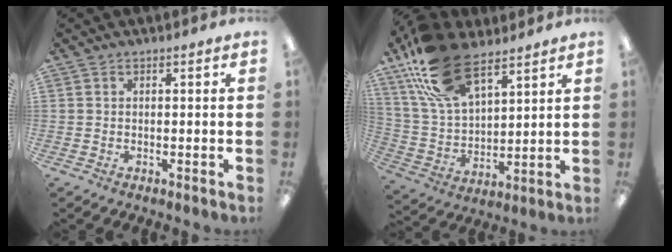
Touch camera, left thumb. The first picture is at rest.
{"total": 20.1, "force": [12.8, 9.9, 11.9], "torque": [-0.254, -0.045, 0.233]}